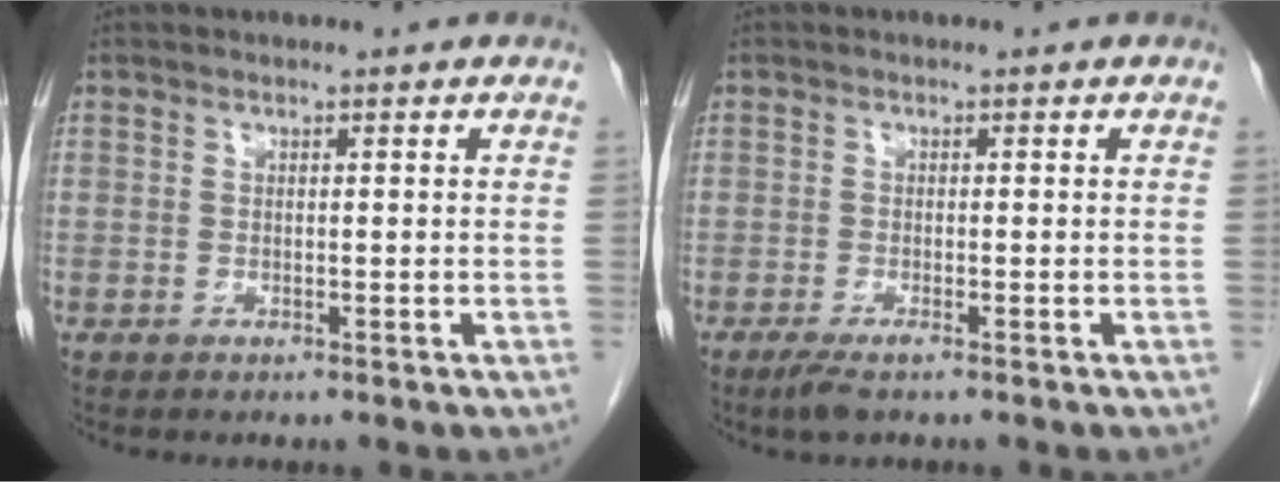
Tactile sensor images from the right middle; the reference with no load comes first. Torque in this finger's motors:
{"motor_torque": [0.55, -0.06, 0.01, 0.01]}